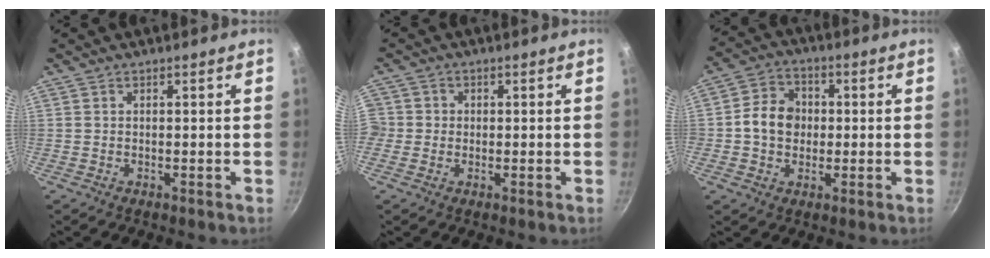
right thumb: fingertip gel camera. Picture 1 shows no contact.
{"total": 2.9, "force": [-0.7, 2.8, 0.5], "torque": [0.005, 0.012, -0.021]}
{"total": 8.1, "force": [-0.1, 6.8, 4.4], "torque": [-0.049, 0.015, -0.018]}